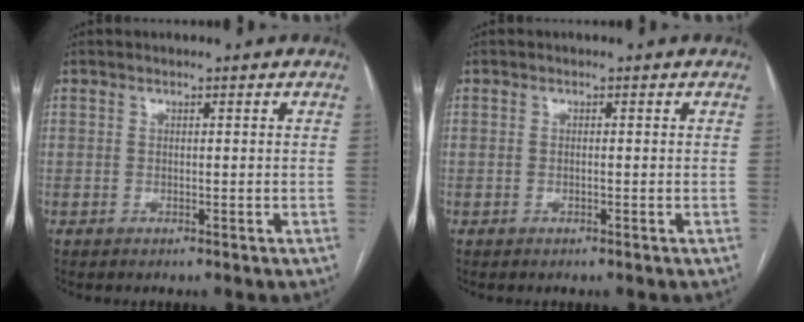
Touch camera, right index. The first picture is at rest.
{"total": 2.3, "force": [0.1, 1.7, 1.6], "torque": [-0.038, 0.013, 0.006]}